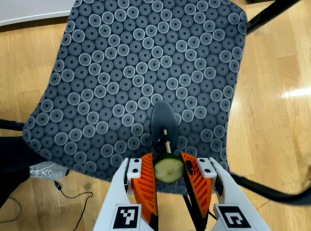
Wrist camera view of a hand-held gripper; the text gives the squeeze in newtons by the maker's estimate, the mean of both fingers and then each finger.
{"total": 8.5, "left": 8.3, "right": 8.7}